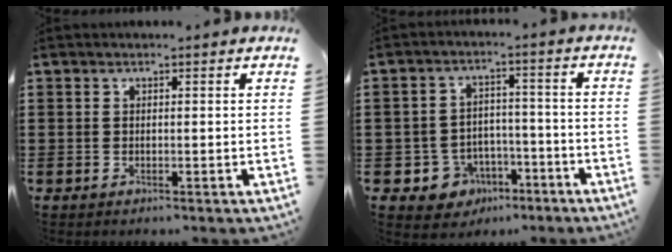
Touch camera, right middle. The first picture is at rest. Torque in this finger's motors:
{"motor_torque": [-0.06, -0.36, 0.06, 0.01]}